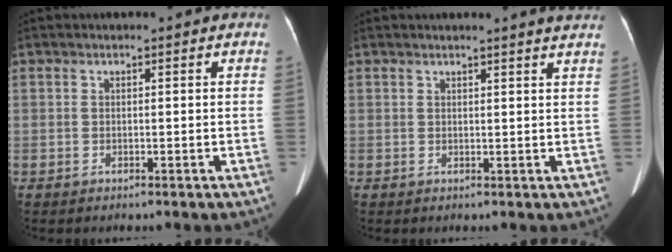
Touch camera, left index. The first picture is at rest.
{"total": 4.6, "force": [4.1, -0.7, 1.8], "torque": [-0.024, -0.001, 0.028]}